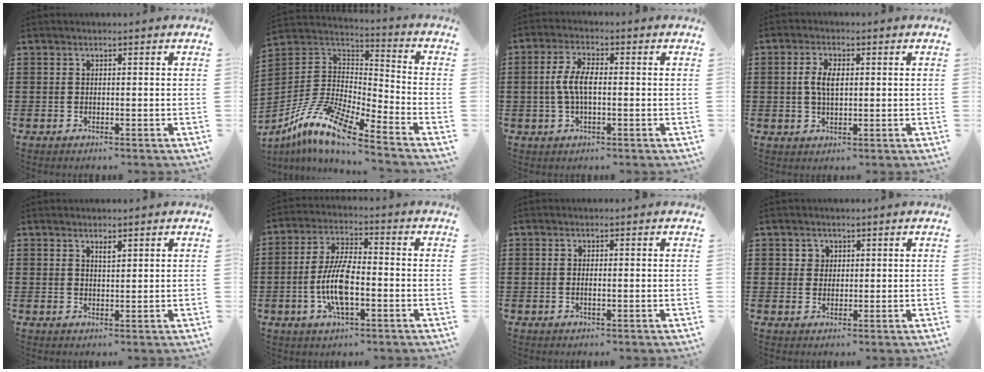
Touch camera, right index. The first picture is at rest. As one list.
[{"total": 11.5, "force": [-8.7, 2.1, 7.2], "torque": [-0.181, 0.001, -0.184]}, {"total": 5.4, "force": [-0.4, 2.2, 4.9], "torque": [-0.112, -0.003, -0.014]}, {"total": 4.2, "force": [0.4, 2.0, 3.7], "torque": [-0.074, 0.008, 0.004]}, {"total": 1.4, "force": [1.1, 0.3, 0.8], "torque": [-0.018, 0.000, 0.019]}, {"total": 9.0, "force": [-2.1, 3.2, 8.1], "torque": [-0.186, -0.010, -0.046]}, {"total": 0.9, "force": [-0.2, 0.2, 0.9], "torque": [-0.015, 0.000, -0.003]}, {"total": 2.0, "force": [0.8, 1.8, 0.2], "torque": [-0.012, 0.010, 0.014]}]